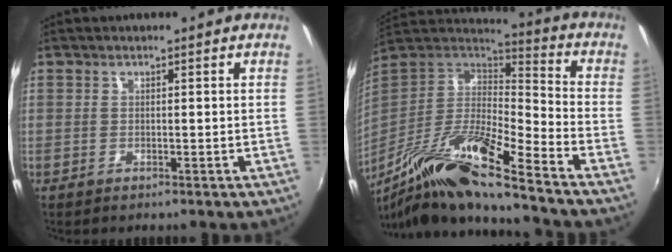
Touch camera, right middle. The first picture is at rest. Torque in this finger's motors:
{"motor_torque": [0.75, -1.39, 0.32, 0.18]}